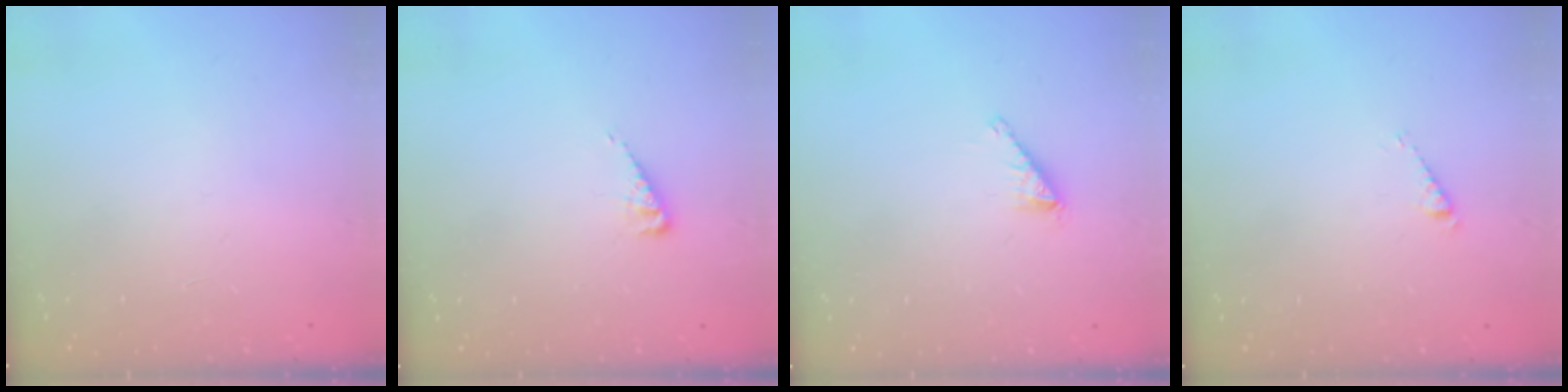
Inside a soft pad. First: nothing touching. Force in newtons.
{"total": 2.9, "press": 2.9, "slide": 0.4}
{"total": 1.7, "press": 1.7, "slide": 0.2}
{"total": 2.7, "press": 2.7, "slide": 0.2}